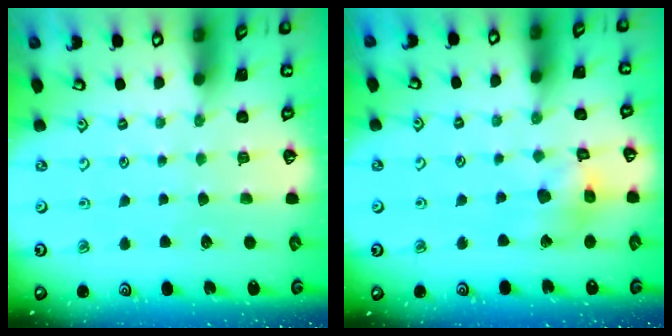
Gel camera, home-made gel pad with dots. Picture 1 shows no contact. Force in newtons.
{"total": 12.0, "press": 11.9, "slide": 1.7}